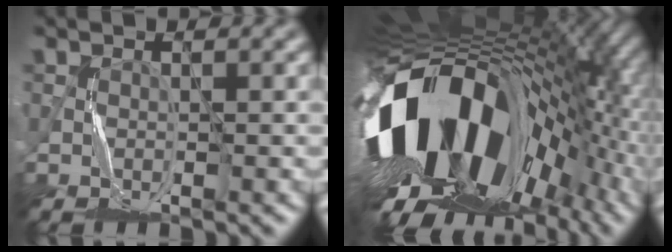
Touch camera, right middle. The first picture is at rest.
{"total": 19.2, "force": [-3.4, 11.6, 14.9], "torque": [-0.271, -0.032, -0.062]}